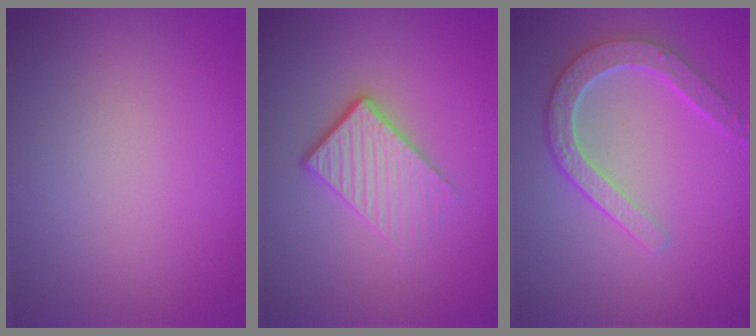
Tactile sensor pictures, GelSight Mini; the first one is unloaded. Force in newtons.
{"total": 3.9, "press": 2.6, "slide": 3.0}
{"total": 4.7, "press": 3.8, "slide": 2.8}